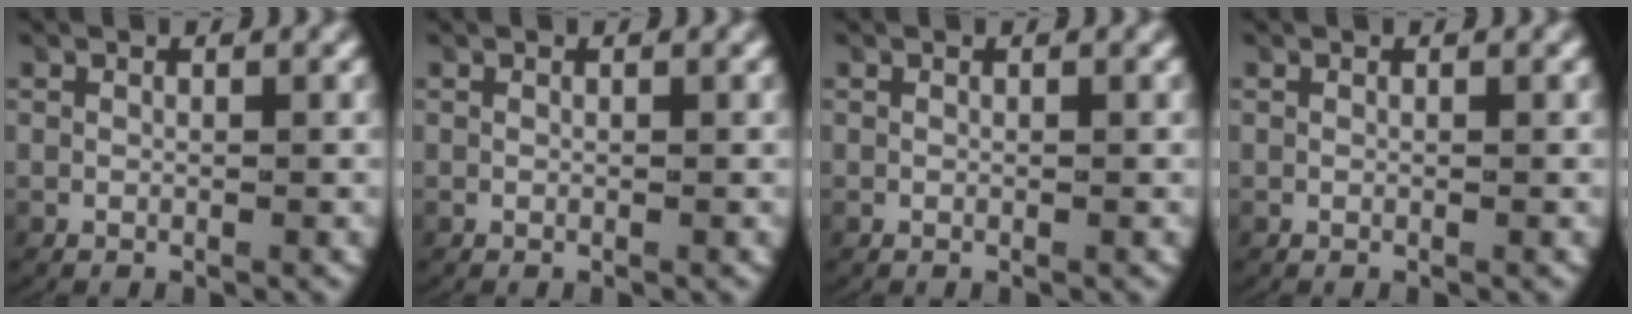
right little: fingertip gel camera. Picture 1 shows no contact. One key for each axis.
{"total": 0.0}
{"total": 0.0}
{"total": 0.0}